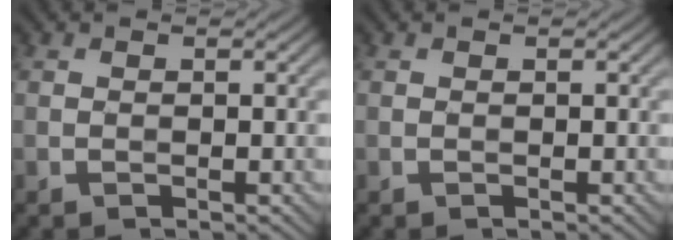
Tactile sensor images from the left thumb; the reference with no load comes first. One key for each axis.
{"total": 0.0}